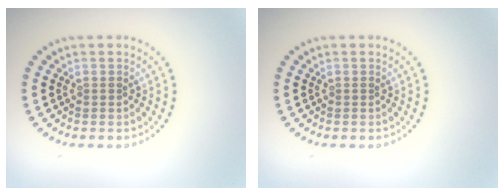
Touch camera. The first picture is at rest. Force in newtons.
{"total": 0.0}